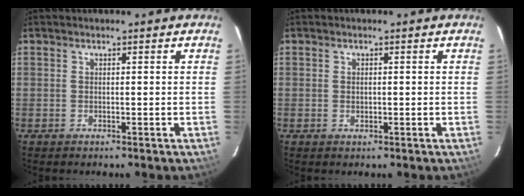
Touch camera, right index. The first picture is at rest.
{"total": 0.9, "force": [0.0, 0.7, 0.6], "torque": [-0.010, 0.000, 0.002]}